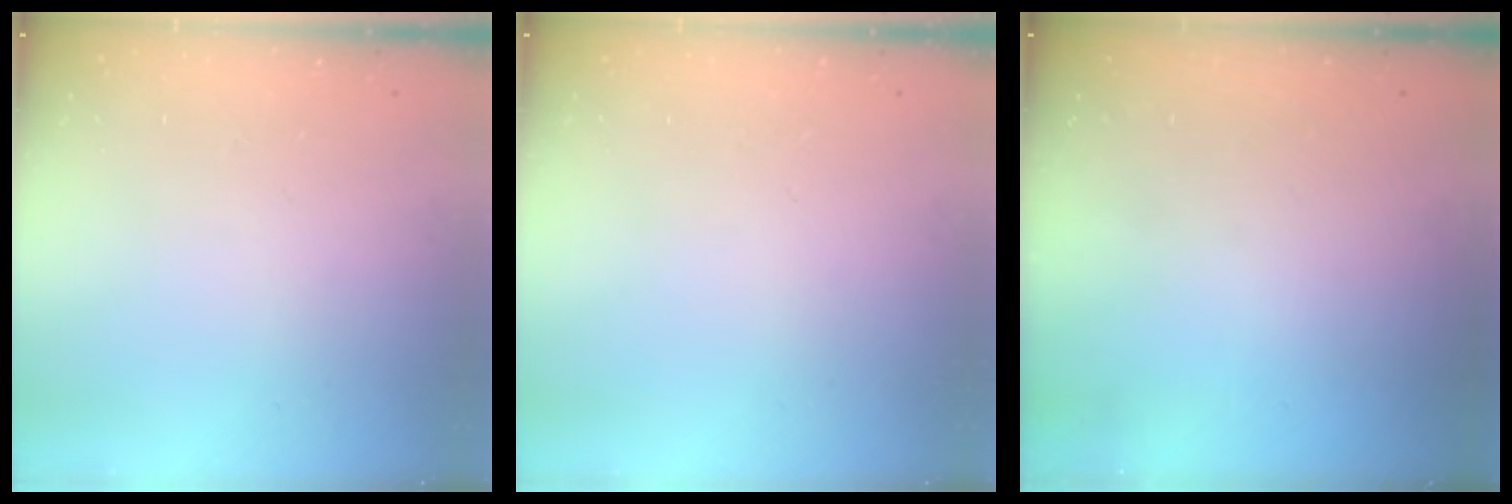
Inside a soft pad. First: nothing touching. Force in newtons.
{"total": 0.0}
{"total": 0.0}